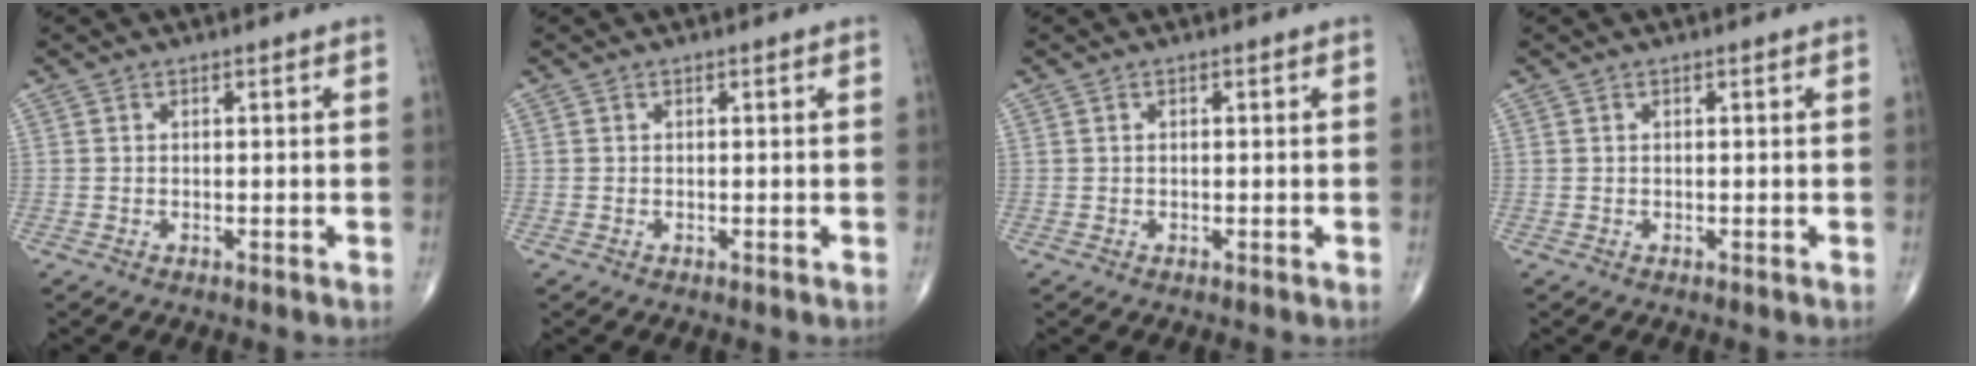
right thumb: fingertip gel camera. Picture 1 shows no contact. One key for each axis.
{"total": 0.0}
{"total": 0.0}
{"total": 0.0}